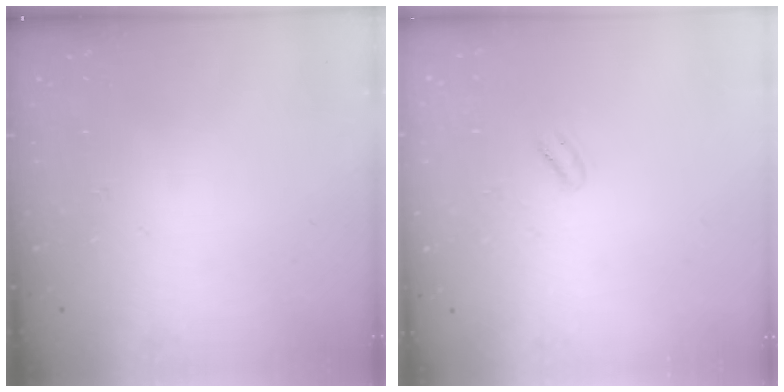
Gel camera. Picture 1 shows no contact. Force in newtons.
{"total": 0.5, "press": 0.0, "slide": 0.5}